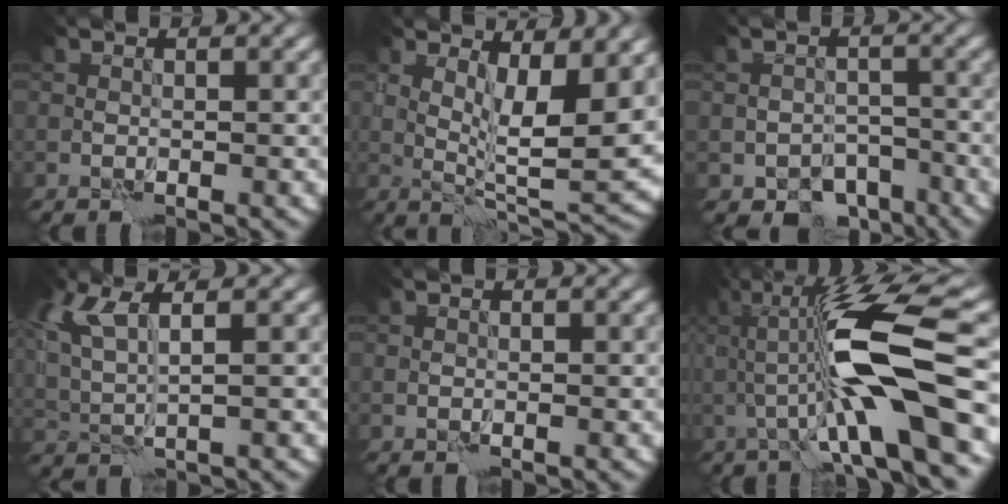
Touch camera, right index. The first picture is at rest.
{"total": 7.1, "force": [2.8, 1.9, 6.3], "torque": [-0.101, -0.022, 0.057]}
{"total": 5.3, "force": [-3.7, 3.3, 1.8], "torque": [-0.010, -0.013, -0.054]}
{"total": 4.8, "force": [2.4, 1.5, 3.9], "torque": [-0.091, 0.004, 0.048]}
{"total": 0.0}
{"total": 11.5, "force": [0.2, 1.7, 11.4], "torque": [-0.186, 0.012, 0.003]}